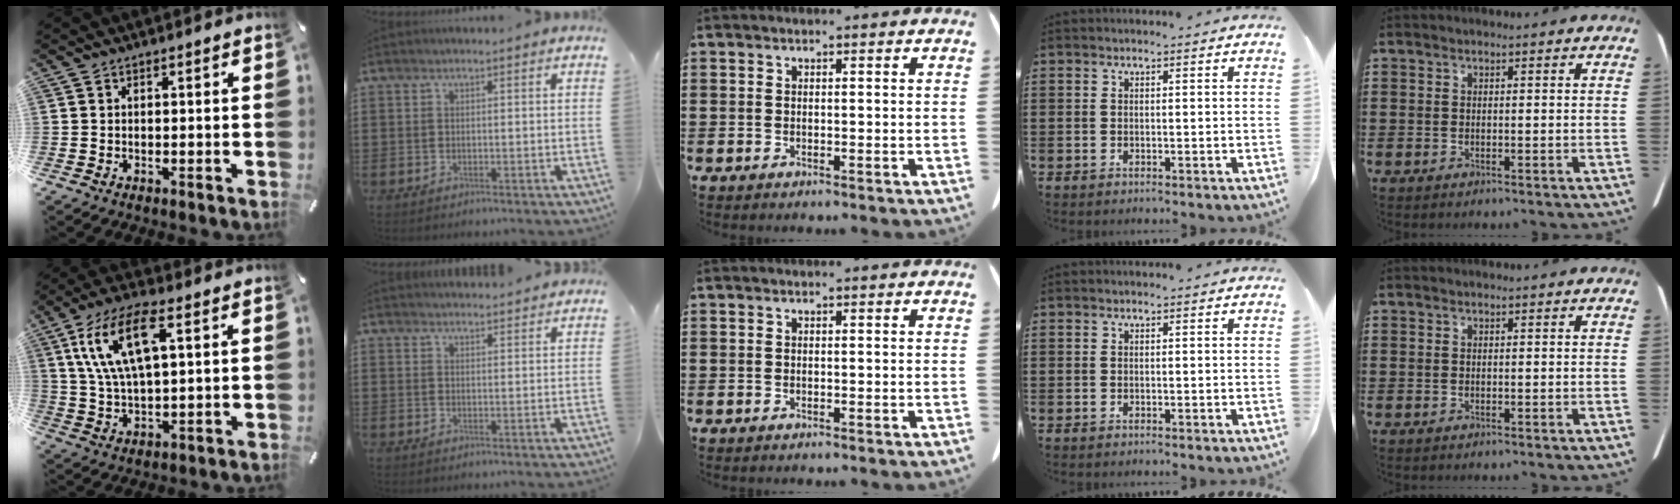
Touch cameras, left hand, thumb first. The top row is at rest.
{"thumb": {"total": 14.0, "force": [5.7, 5.9, 11.3], "torque": [-0.251, 0.008, 0.099]}, "index": {"total": 2.1, "force": [2.1, -0.1, -0.1], "torque": [-0.004, -0.005, 0.040]}}